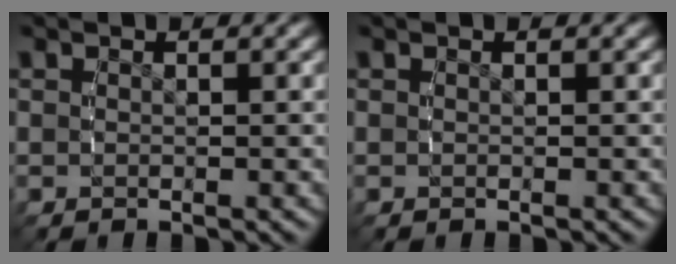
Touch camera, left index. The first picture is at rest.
{"total": 0.0}